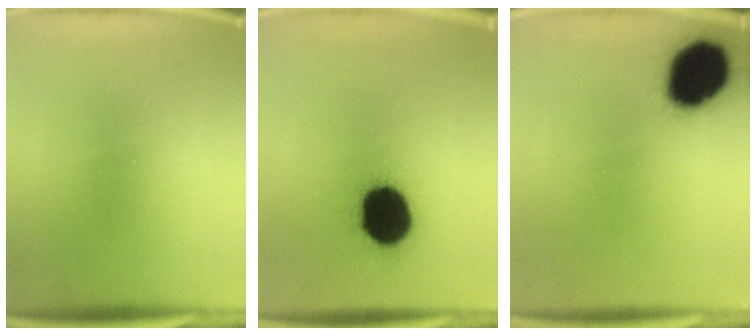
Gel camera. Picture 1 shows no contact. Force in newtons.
{"total": 17.5}
{"total": 17.2}